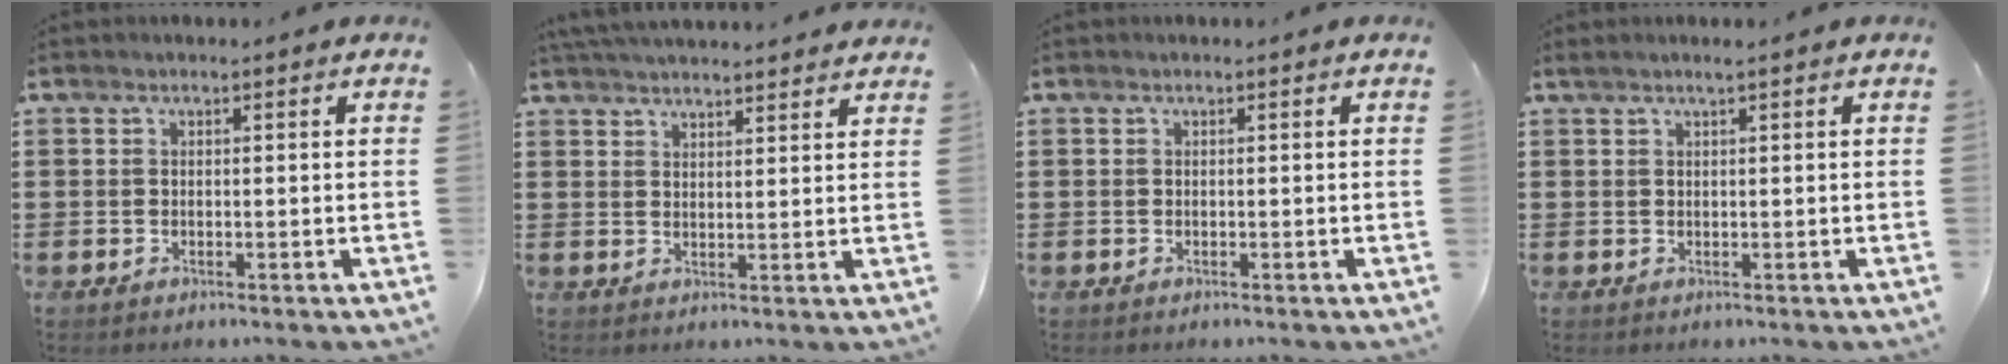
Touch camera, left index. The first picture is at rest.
{"total": 3.5, "force": [3.4, -0.2, 0.5], "torque": [-0.019, -0.011, 0.063]}
{"total": 0.0}
{"total": 1.0, "force": [0.3, -0.2, 0.9], "torque": [-0.015, -0.002, 0.006]}